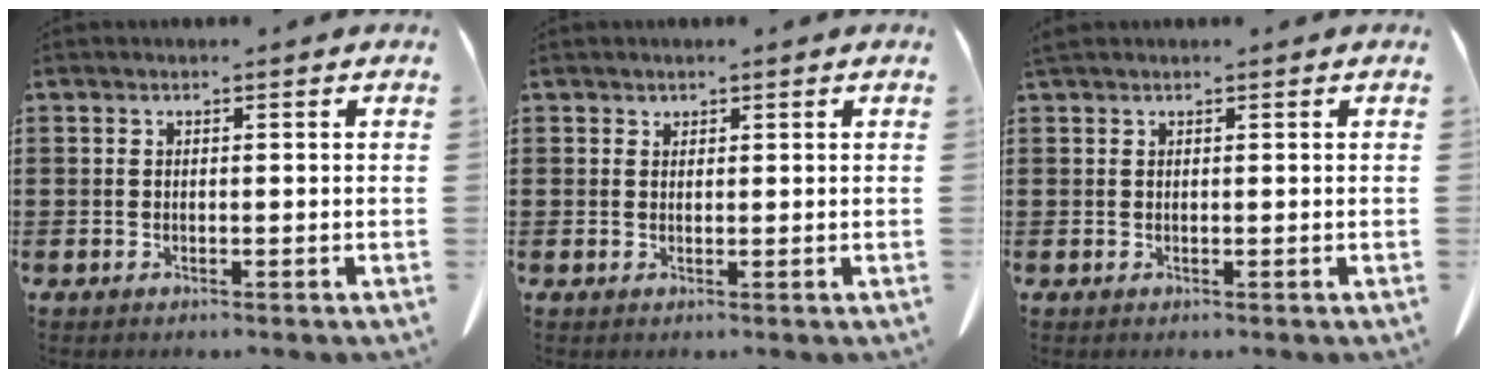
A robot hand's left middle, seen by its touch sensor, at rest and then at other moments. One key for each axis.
{"total": 1.0, "fx": 0.9, "fy": 0.4, "fz": 0.0, "tx": -0.003, "ty": -0.002, "tz": 0.019}
{"total": 0.6, "fx": 0.5, "fy": 0.1, "fz": 0.3, "tx": -0.007, "ty": -0.001, "tz": 0.011}